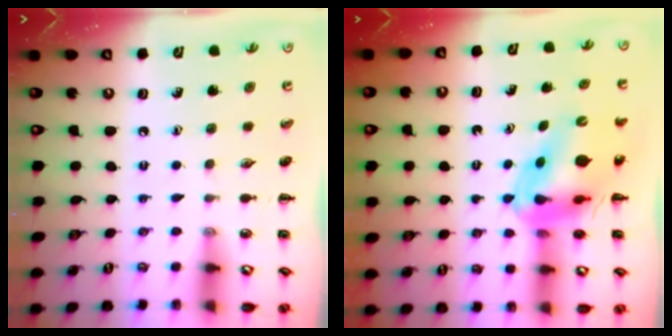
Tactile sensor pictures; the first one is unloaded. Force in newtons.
{"total": 11.6, "press": 11.0, "slide": 3.6}